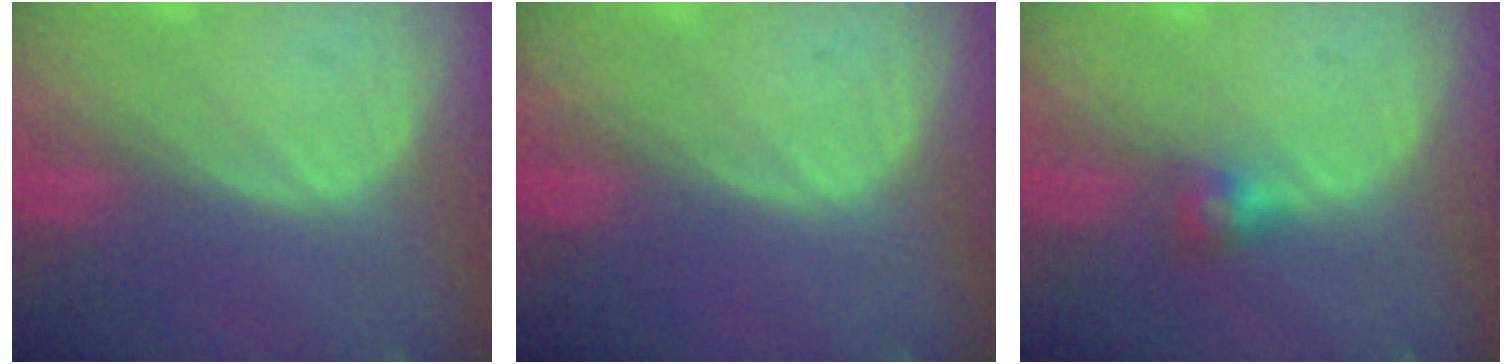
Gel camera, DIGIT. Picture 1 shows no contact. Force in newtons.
{"total": 0.0}
{"total": 2.6, "press": 2.5, "slide": 0.2}